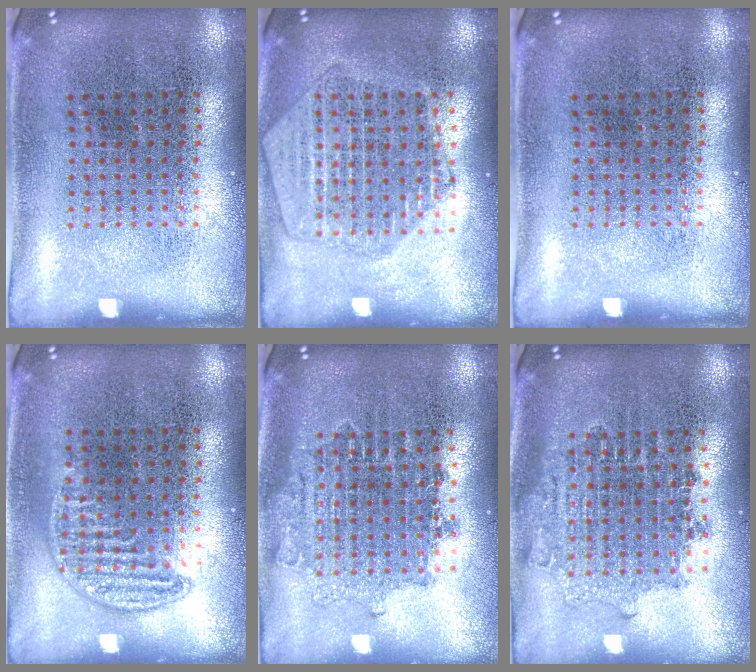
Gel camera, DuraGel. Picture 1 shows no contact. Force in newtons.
{"total": 1.9, "press": 1.8, "slide": 0.6}
{"total": 0.0}
{"total": 0.8, "press": 0.8, "slide": 0.3}
{"total": 1.6, "press": 1.3, "slide": 0.9}
{"total": 1.7, "press": 1.4, "slide": 1.0}